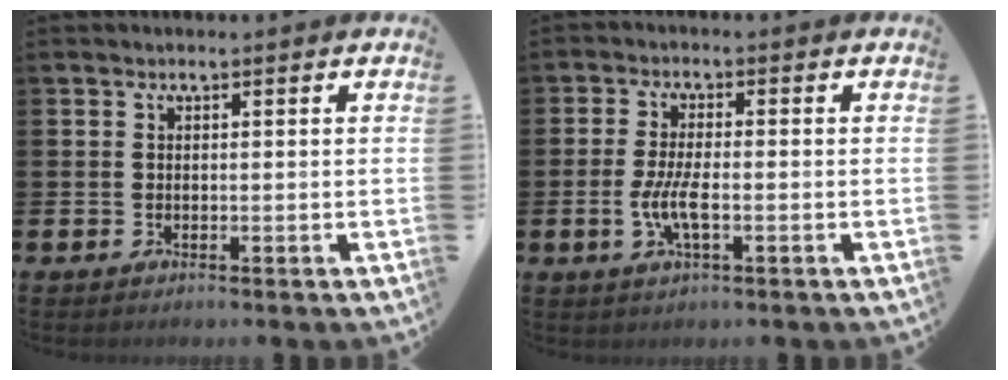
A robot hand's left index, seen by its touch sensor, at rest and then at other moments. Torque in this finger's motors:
{"motor_torque": [0.32, 0.24, 0.19, 0.17]}